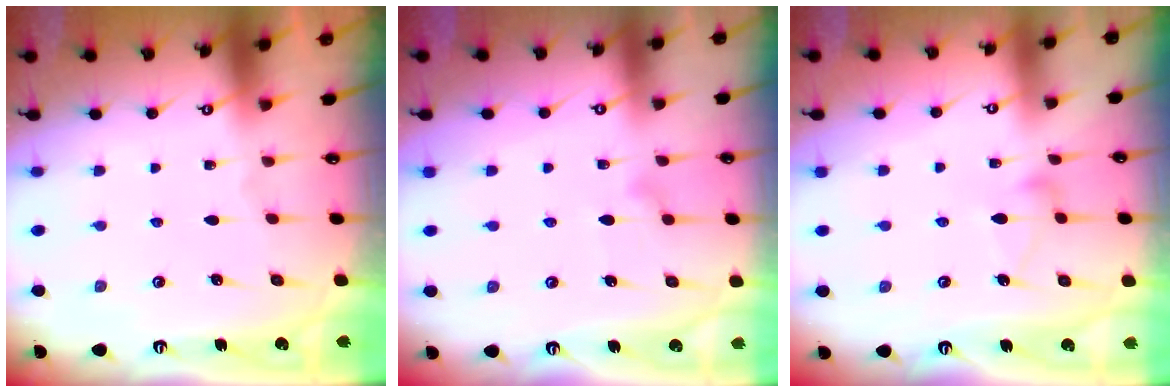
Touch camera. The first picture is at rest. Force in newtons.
{"total": 8.5, "press": 8.5, "slide": 0.5}
{"total": 6.3, "press": 6.3, "slide": 0.3}